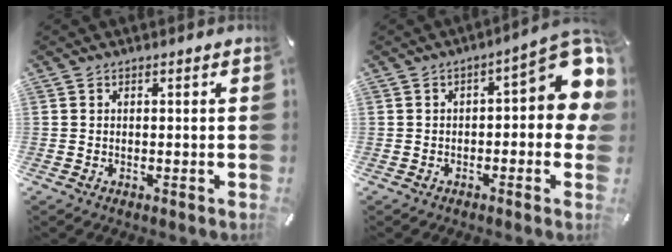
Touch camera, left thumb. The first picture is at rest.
{"total": 12.1, "force": [3.5, 4.7, 10.6], "torque": [-0.129, -0.032, 0.059]}